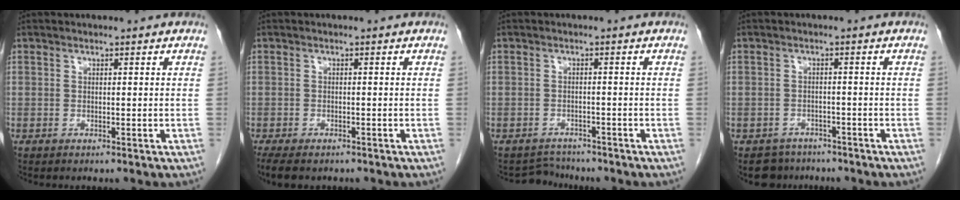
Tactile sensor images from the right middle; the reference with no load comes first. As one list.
[{"total": 6.3, "force": [-4.8, 2.6, 3.0], "torque": [-0.052, -0.012, -0.072]}, {"total": 2.7, "force": [-2.4, 0.6, -1.0], "torque": [0.011, -0.005, -0.038]}, {"total": 4.0, "force": [-3.2, 2.3, -0.4], "torque": [0.009, 0.007, -0.048]}]